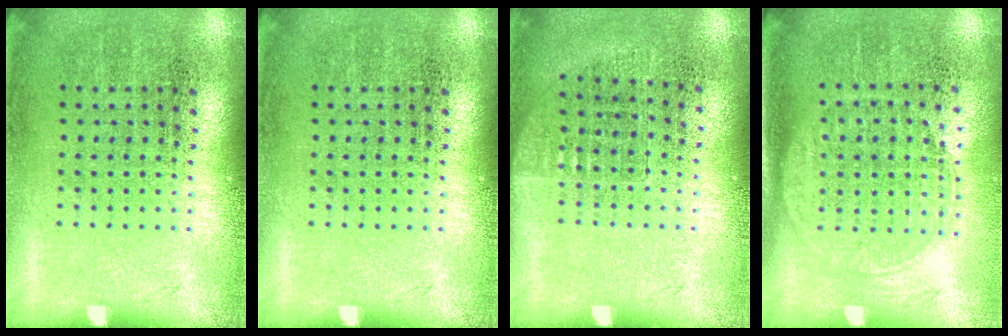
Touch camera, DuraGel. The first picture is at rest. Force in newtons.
{"total": 0.0}
{"total": 0.7, "press": 0.6, "slide": 0.1}
{"total": 1.5, "press": 1.3, "slide": 0.8}